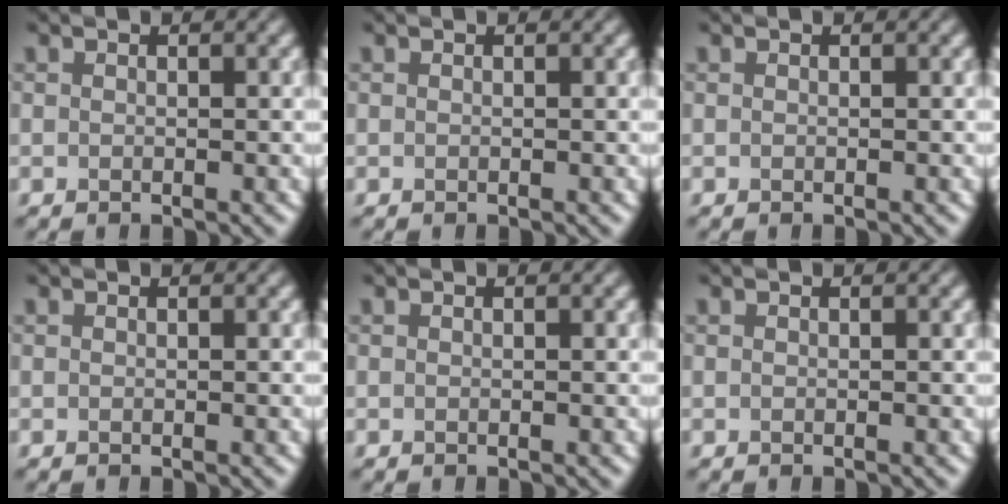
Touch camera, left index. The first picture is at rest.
{"total": 0.0}
{"total": 0.0}
{"total": 0.0}
{"total": 0.0}
{"total": 0.0}